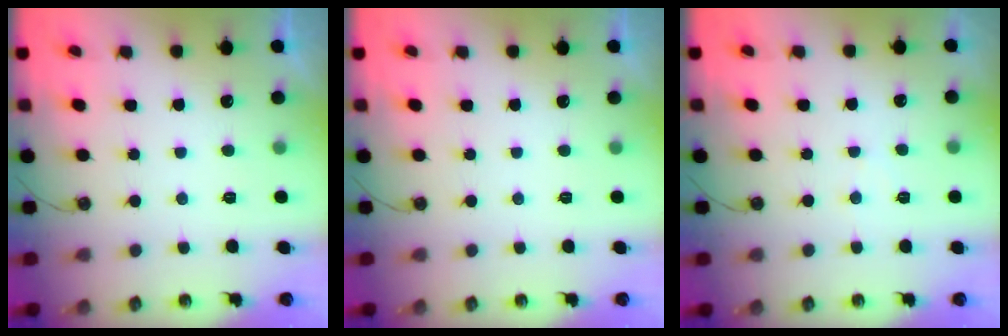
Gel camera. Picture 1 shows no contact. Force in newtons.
{"total": 0.0}
{"total": 3.7, "press": 3.6, "slide": 0.5}